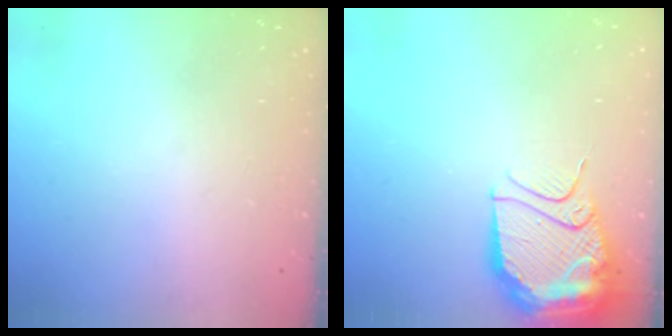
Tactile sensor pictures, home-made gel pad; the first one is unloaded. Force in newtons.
{"total": 14.2, "press": 14.2, "slide": 1.4}